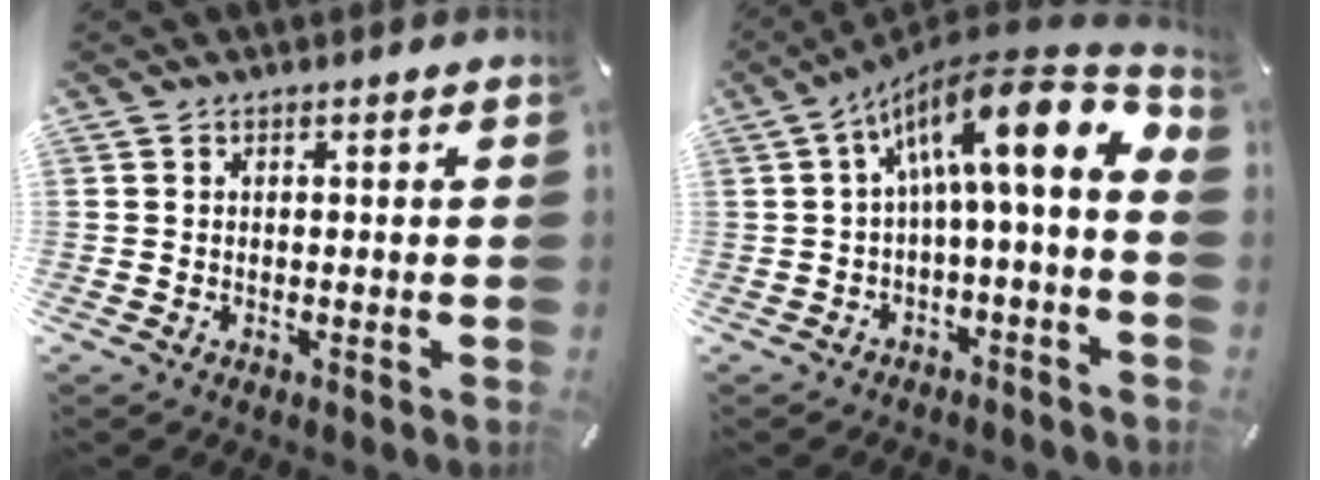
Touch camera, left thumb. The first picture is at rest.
{"total": 16.3, "force": [3.2, 4.6, 15.3], "torque": [-0.235, -0.018, 0.046]}